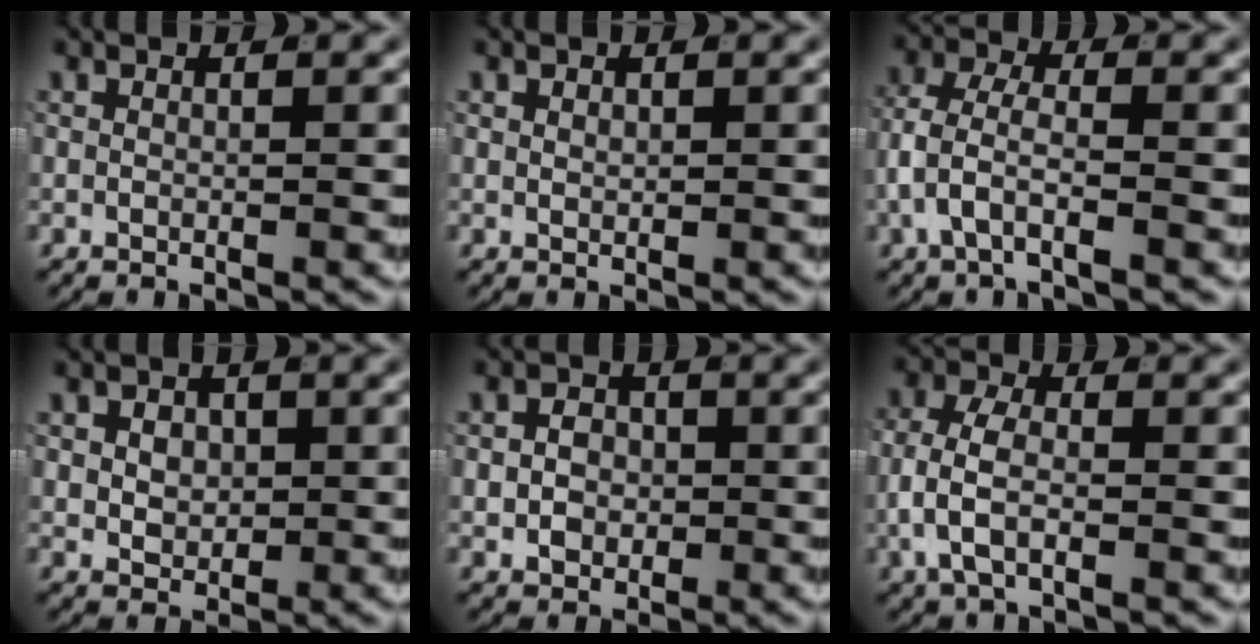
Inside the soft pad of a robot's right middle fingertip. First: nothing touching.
{"total": 0.6, "force": [0.4, 0.2, 0.4], "torque": [-0.008, -0.006, 0.014]}
{"total": 4.5, "force": [-1.6, 2.6, 3.3], "torque": [-0.077, -0.015, -0.023]}
{"total": 2.8, "force": [0.2, 2.2, 1.6], "torque": [-0.028, -0.018, 0.016]}
{"total": 2.9, "force": [-0.4, 2.4, 1.6], "torque": [-0.016, -0.006, -0.004]}
{"total": 4.9, "force": [-0.9, 3.1, 3.7], "torque": [-0.088, -0.009, -0.014]}